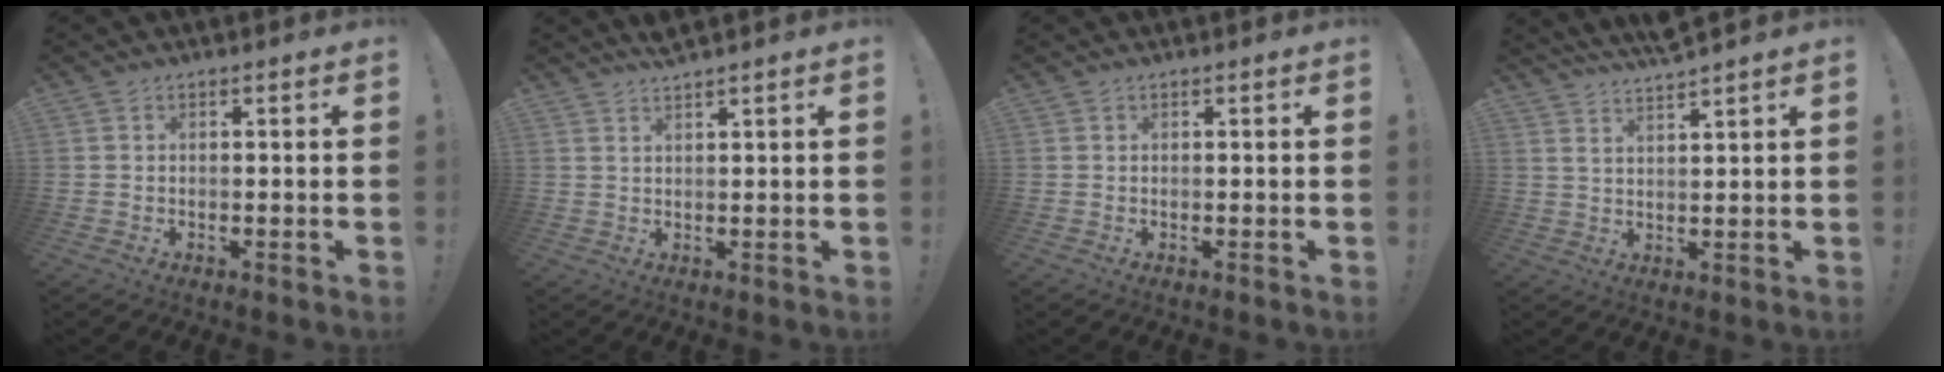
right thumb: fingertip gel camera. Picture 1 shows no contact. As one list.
[{"total": 2.3, "force": [2.1, -0.1, 1.0], "torque": [-0.023, -0.007, 0.038]}, {"total": 0.0}, {"total": 4.9, "force": [4.5, 0.0, 2.0], "torque": [-0.040, -0.025, 0.080]}]